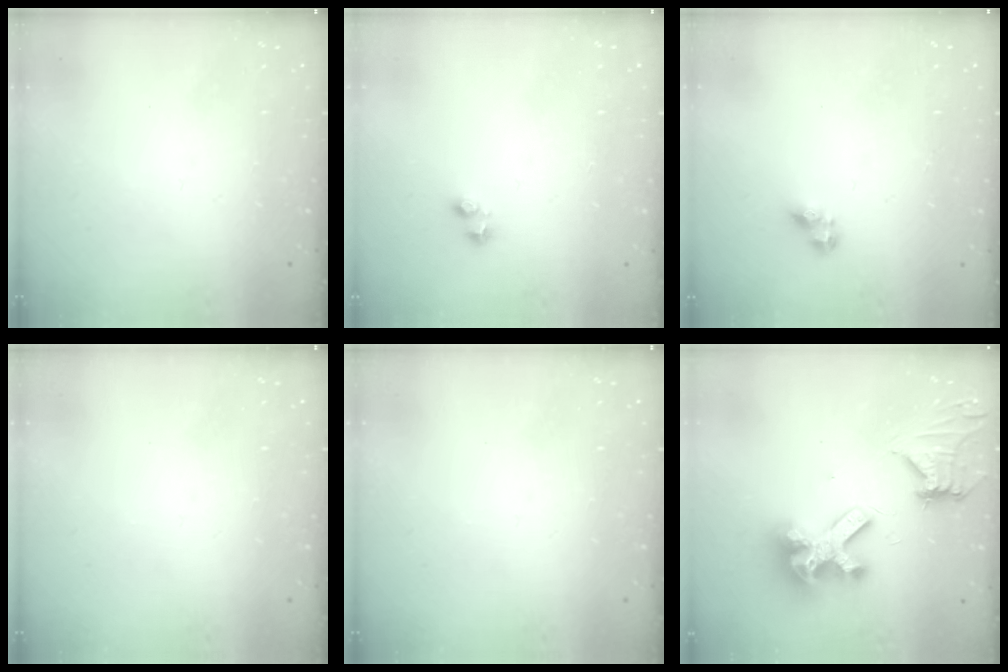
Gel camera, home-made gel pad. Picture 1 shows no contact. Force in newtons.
{"total": 1.9, "press": 1.9, "slide": 0.5}
{"total": 5.2, "press": 5.2, "slide": 0.7}
{"total": 0.0}
{"total": 0.0}
{"total": 14.2, "press": 14.2, "slide": 1.1}